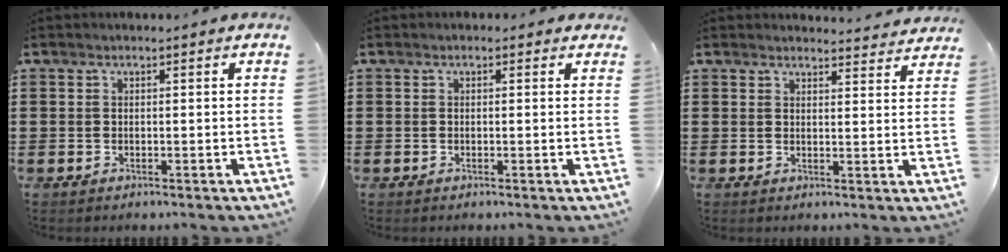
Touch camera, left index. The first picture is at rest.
{"total": 0.6, "force": [0.0, 0.6, 0.3], "torque": [-0.006, 0.004, -0.001]}
{"total": 2.9, "force": [2.9, 0.2, 0.3], "torque": [-0.007, -0.016, 0.053]}